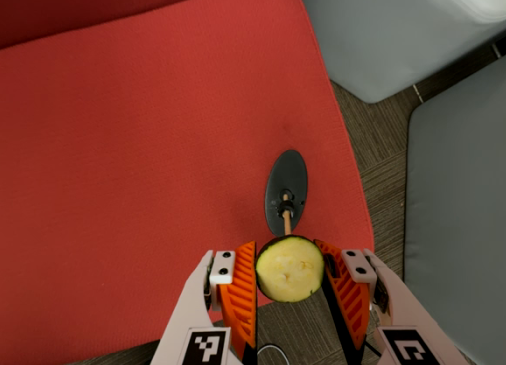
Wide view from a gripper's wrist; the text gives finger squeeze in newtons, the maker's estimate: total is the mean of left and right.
{"total": 8.5, "left": 8.7, "right": 8.3}